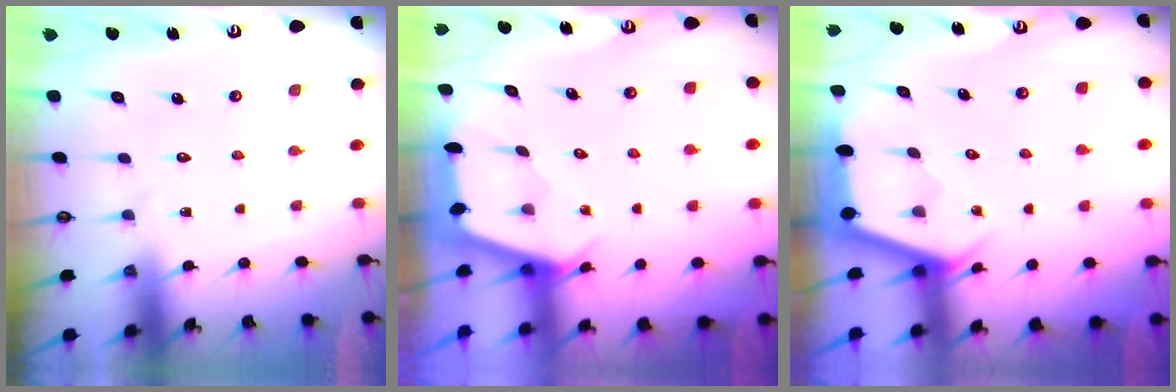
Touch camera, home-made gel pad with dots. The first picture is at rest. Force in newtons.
{"total": 2.4, "press": 2.4, "slide": 0.3}
{"total": 2.9, "press": 2.9, "slide": 0.3}